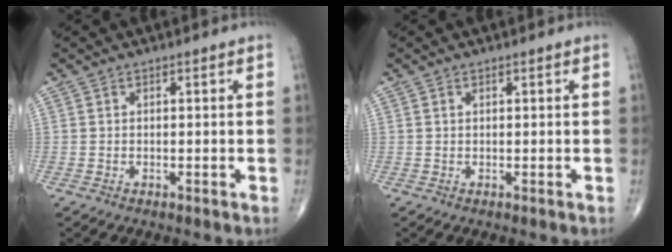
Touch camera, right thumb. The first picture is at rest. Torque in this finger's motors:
{"motor_torque": [-0.02, -0.18, -0.14, -0.04, 0.05]}